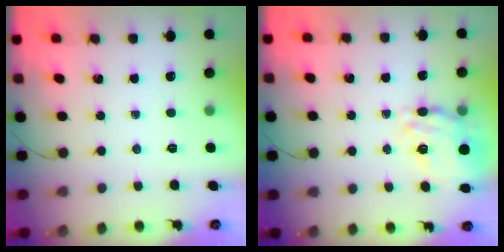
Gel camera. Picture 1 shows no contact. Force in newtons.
{"total": 10.8, "press": 10.1, "slide": 3.9}